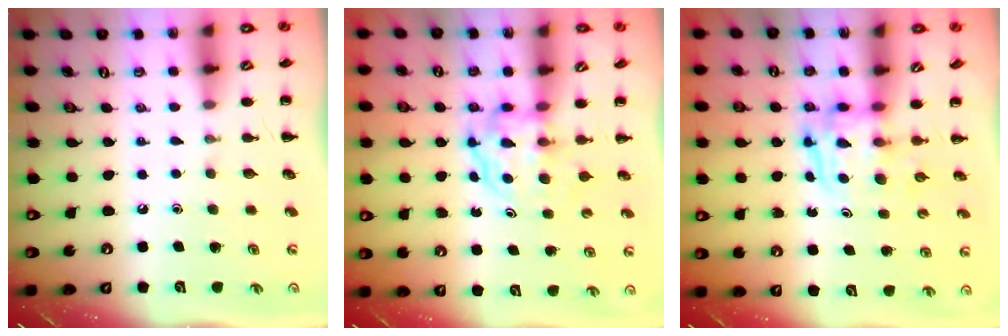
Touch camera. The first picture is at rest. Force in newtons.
{"total": 3.9, "press": 3.9, "slide": 0.2}
{"total": 3.6, "press": 3.6, "slide": 0.3}